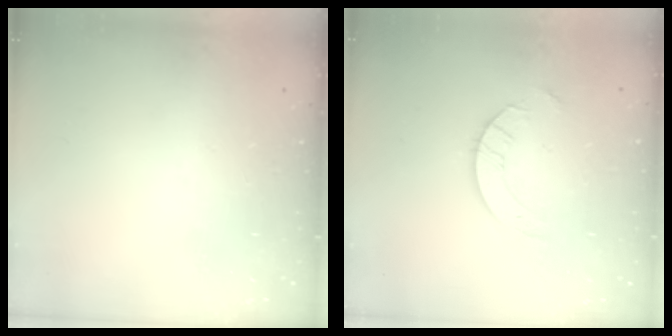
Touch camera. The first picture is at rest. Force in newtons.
{"total": 4.9, "press": 4.9, "slide": 0.5}